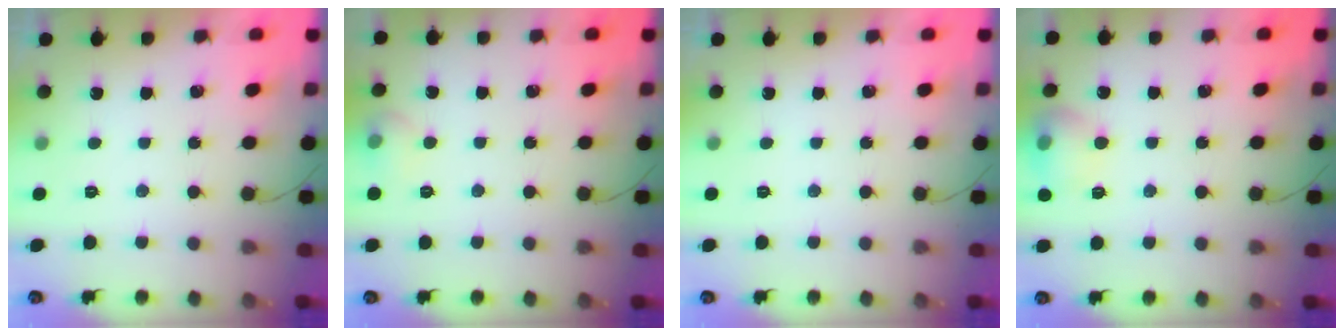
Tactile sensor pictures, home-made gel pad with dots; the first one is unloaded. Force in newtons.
{"total": 7.0, "press": 6.8, "slide": 1.9}
{"total": 0.0}
{"total": 10.8, "press": 10.7, "slide": 1.4}